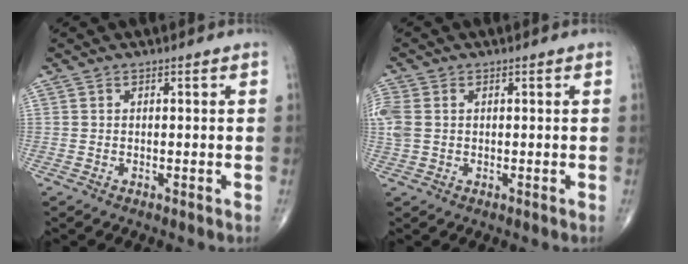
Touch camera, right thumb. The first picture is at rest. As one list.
[{"total": 4.7, "force": [0.5, 3.4, 3.2], "torque": [-0.106, 0.010, 0.013]}]